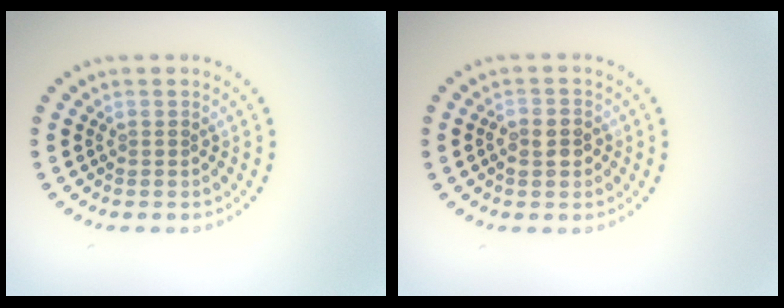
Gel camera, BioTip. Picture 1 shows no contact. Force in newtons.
{"total": 2.3, "press": 2.2, "slide": 0.6}